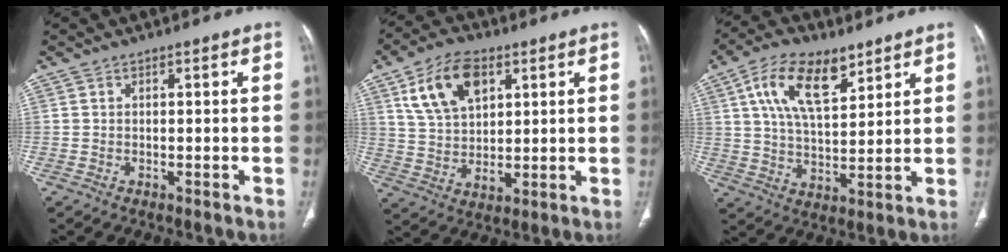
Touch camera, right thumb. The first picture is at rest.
{"total": 13.3, "force": [5.6, 8.1, 8.9], "torque": [-0.142, -0.012, 0.108]}
{"total": 13.5, "force": [6.9, 6.4, 9.7], "torque": [-0.154, -0.018, 0.127]}